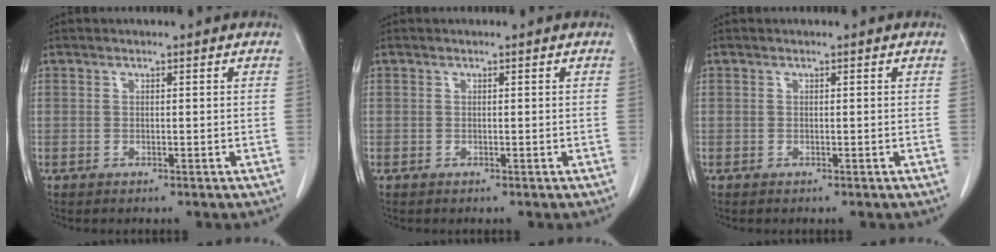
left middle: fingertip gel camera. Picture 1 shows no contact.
{"total": 0.0}
{"total": 0.0}